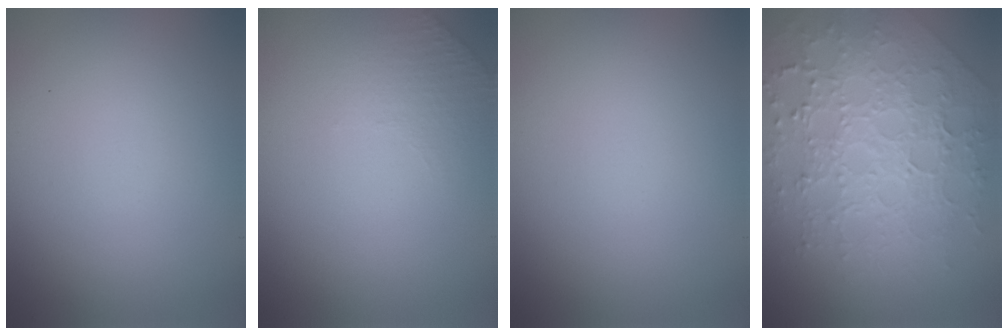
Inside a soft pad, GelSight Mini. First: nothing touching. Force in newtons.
{"total": 1.2, "press": 0.7, "slide": 0.9}
{"total": 0.0}
{"total": 8.0, "press": 5.8, "slide": 5.5}